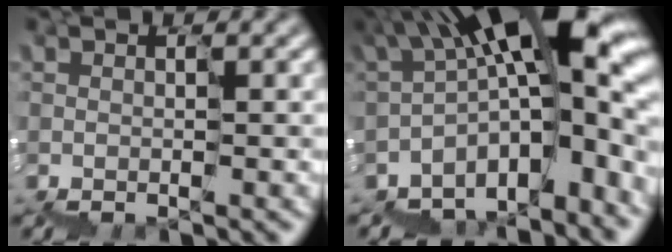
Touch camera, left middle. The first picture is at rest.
{"total": 13.6, "force": [-2.5, 5.6, 12.1], "torque": [-0.168, 0.026, -0.027]}